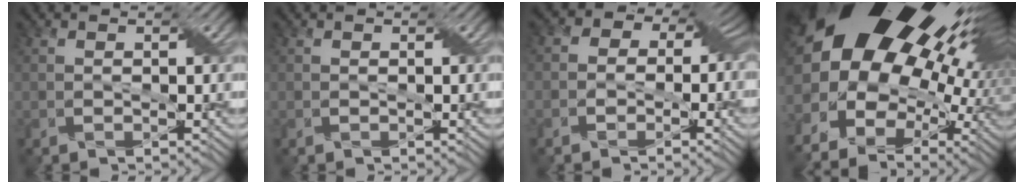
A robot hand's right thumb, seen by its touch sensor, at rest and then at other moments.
{"total": 0.0}
{"total": 5.9, "force": [-1.0, 5.2, 2.7], "torque": [-0.033, 0.009, -0.040]}
{"total": 21.4, "force": [6.1, 12.5, 16.2], "torque": [-0.248, 0.017, 0.107]}